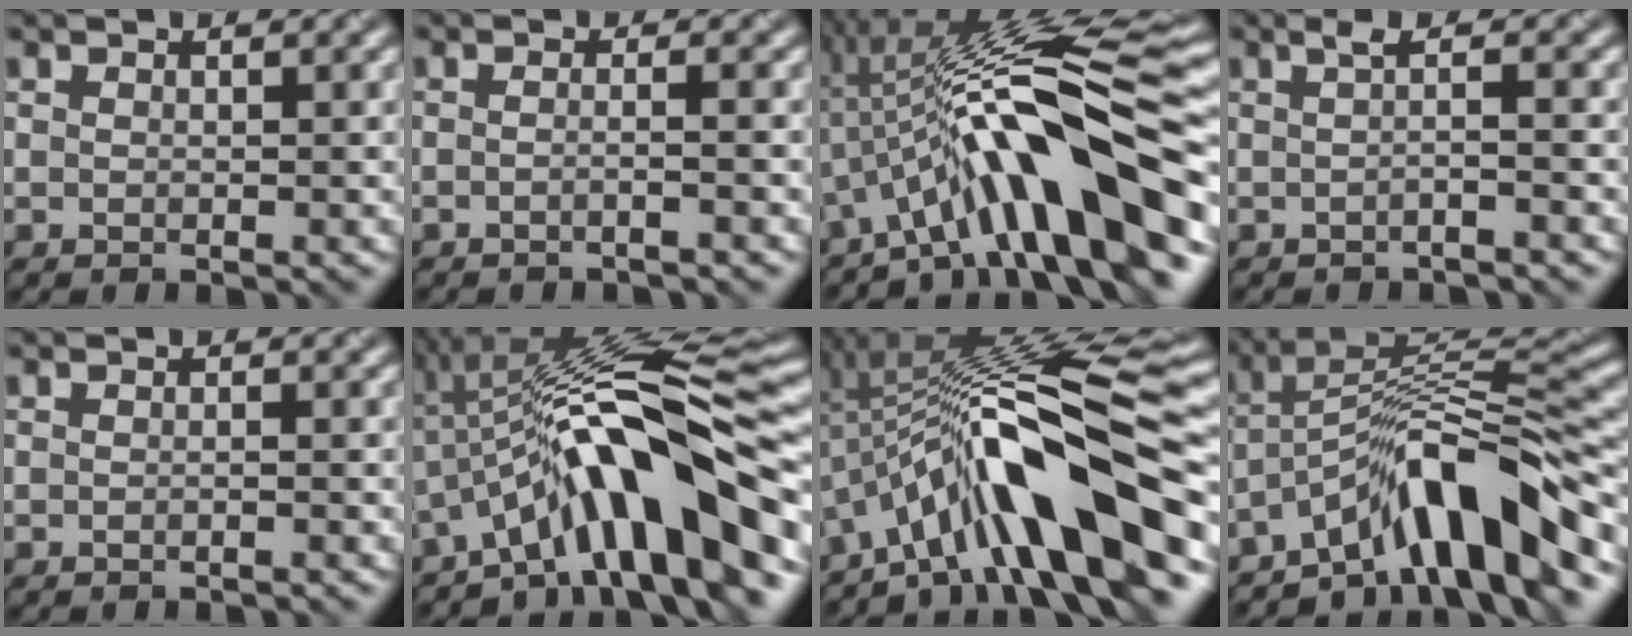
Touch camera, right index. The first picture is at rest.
{"total": 1.5, "force": [-1.1, 0.3, 1.0], "torque": [-0.009, -0.007, -0.031]}
{"total": 13.4, "force": [-4.3, 3.0, 12.4], "torque": [-0.179, 0.030, -0.074]}
{"total": 1.8, "force": [-0.7, 0.3, 1.7], "torque": [-0.025, -0.002, -0.019]}
{"total": 0.8, "force": [-0.8, 0.0, 0.1], "torque": [-0.002, -0.007, -0.018]}
{"total": 12.2, "force": [-4.9, 3.0, 10.8], "torque": [-0.154, 0.021, -0.089]}
{"total": 13.6, "force": [-4.9, 3.4, 12.2], "torque": [-0.184, 0.026, -0.083]}
{"total": 10.2, "force": [-6.9, 2.2, 7.2], "torque": [-0.095, 0.017, -0.126]}